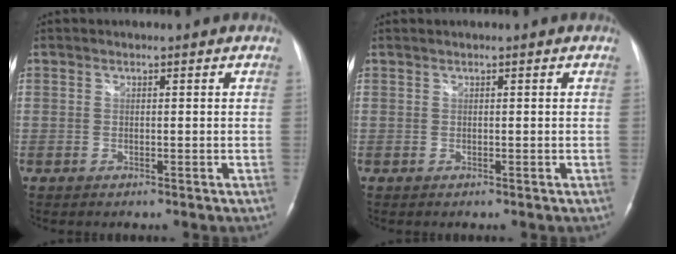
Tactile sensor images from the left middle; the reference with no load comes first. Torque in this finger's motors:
{"motor_torque": [-0.02, -0.21, -0.07, -0.01]}